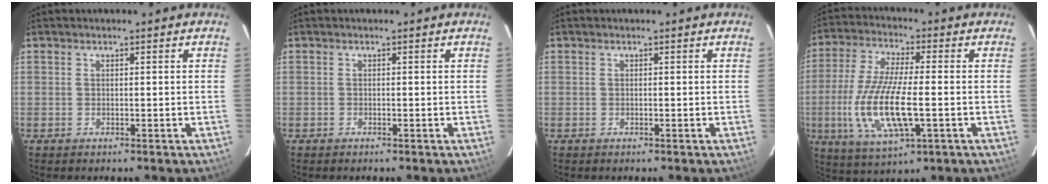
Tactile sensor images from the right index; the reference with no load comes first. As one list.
[{"total": 0.0}, {"total": 0.0}, {"total": 14.9, "force": [-3.2, 4.1, 14.0], "torque": [-0.293, -0.016, -0.059]}]